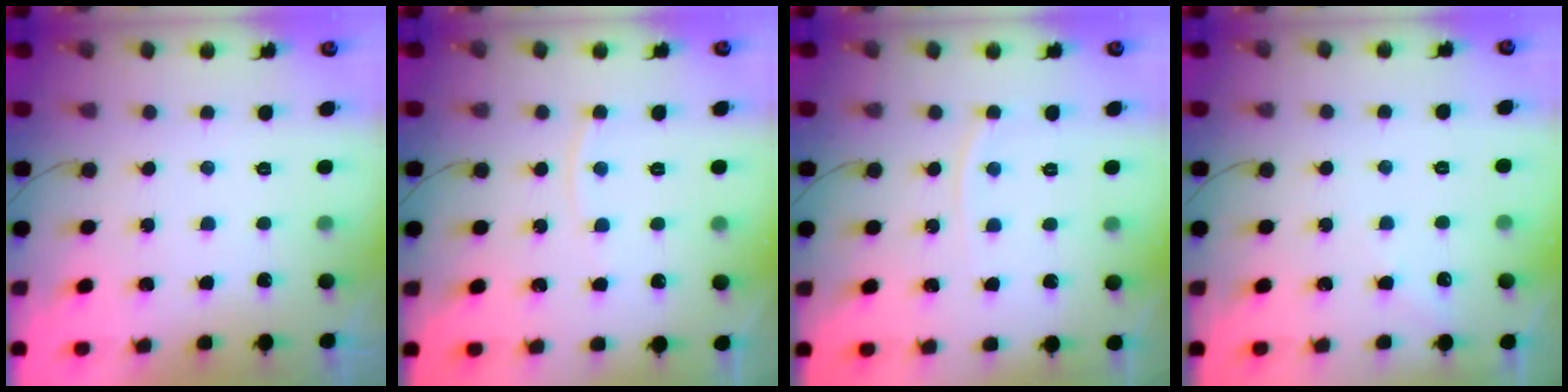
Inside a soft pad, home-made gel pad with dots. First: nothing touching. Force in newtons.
{"total": 4.4, "press": 4.3, "slide": 0.7}
{"total": 4.6, "press": 4.6, "slide": 0.5}
{"total": 3.0, "press": 3.0, "slide": 0.4}